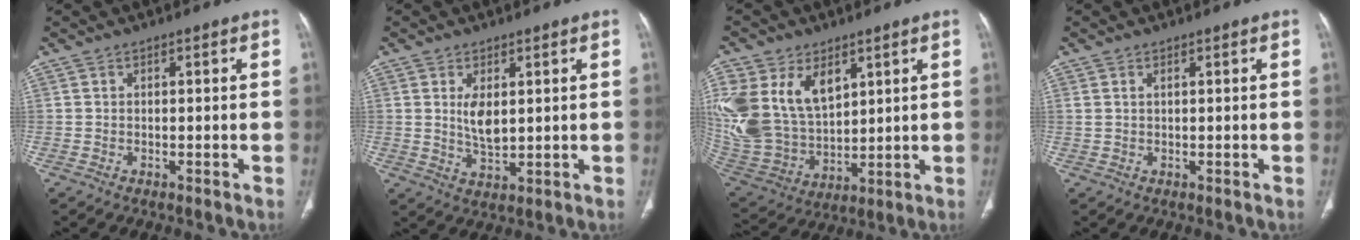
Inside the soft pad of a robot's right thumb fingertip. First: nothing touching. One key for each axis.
{"total": 5.2, "fx": 1.3, "fy": 2.5, "fz": 4.3, "tx": -0.075, "ty": -0.016, "tz": 0.033}
{"total": 22.2, "fx": 8.2, "fy": 14.9, "fz": 14.2, "tx": -0.305, "ty": -0.010, "tz": 0.178}
{"total": 1.0, "fx": 0.5, "fy": 0.4, "fz": 0.8, "tx": -0.023, "ty": 0.009, "tz": 0.015}